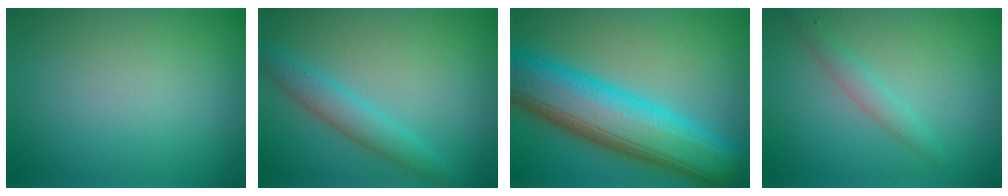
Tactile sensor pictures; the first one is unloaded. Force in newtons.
{"total": 2.9, "press": 2.9, "slide": 0.0}
{"total": 12.0, "press": 12.0, "slide": 0.2}
{"total": 1.7, "press": 1.7, "slide": 0.0}